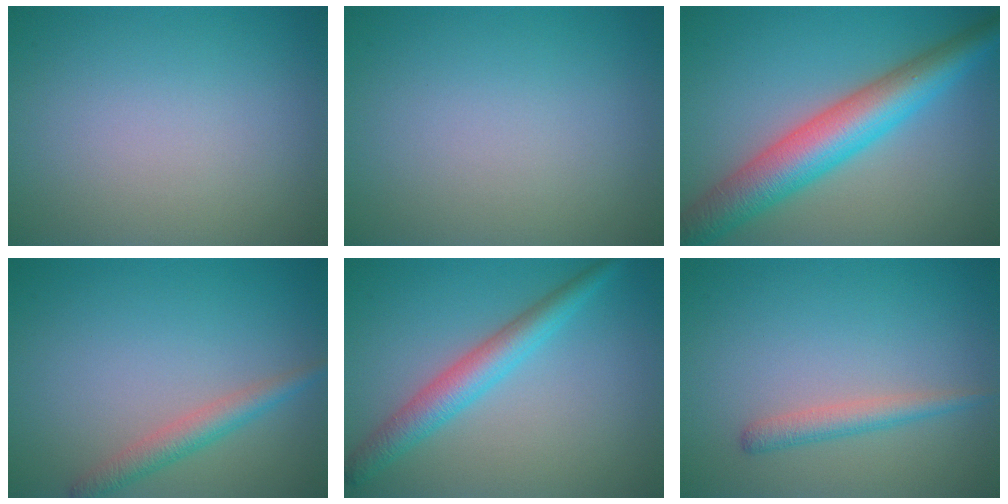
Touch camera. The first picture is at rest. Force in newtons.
{"total": 0.0}
{"total": 7.8, "press": 7.8, "slide": 0.2}
{"total": 2.4, "press": 2.4, "slide": 0.1}
{"total": 3.8, "press": 3.8, "slide": 0.1}
{"total": 1.9, "press": 1.9, "slide": 0.0}